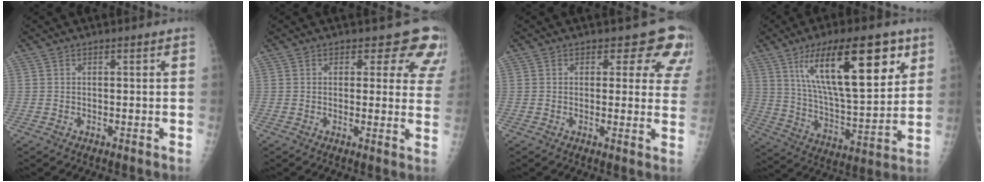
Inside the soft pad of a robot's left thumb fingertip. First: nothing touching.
{"total": 9.2, "force": [7.2, 4.9, 2.9], "torque": [0.025, -0.031, 0.050]}
{"total": 8.7, "force": [6.3, 5.0, 3.4], "torque": [0.016, -0.025, 0.045]}
{"total": 22.8, "force": [10.5, 7.7, 18.7], "torque": [-0.279, -0.040, 0.181]}